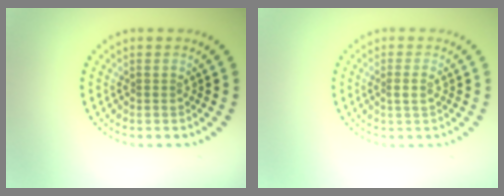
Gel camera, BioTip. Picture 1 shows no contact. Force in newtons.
{"total": 1.1, "press": 1.0, "slide": 0.6}